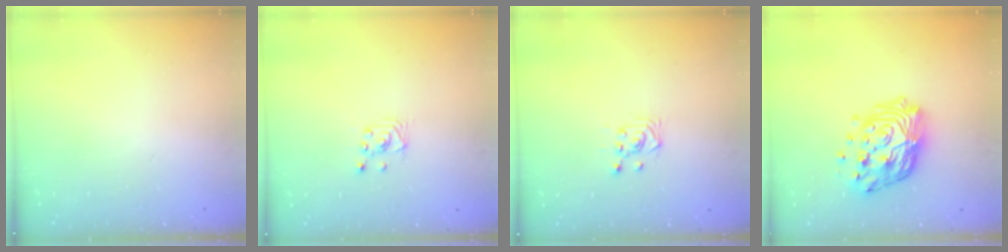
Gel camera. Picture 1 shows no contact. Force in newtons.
{"total": 1.7, "press": 1.6, "slide": 0.1}
{"total": 3.6, "press": 3.5, "slide": 1.2}
{"total": 16.7, "press": 16.6, "slide": 1.7}